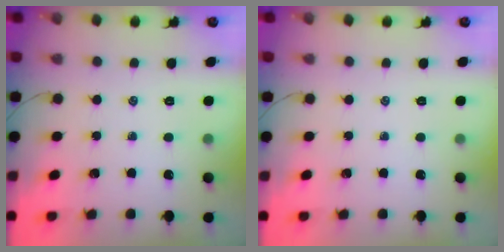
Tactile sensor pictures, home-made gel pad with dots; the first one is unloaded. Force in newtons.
{"total": 0.0}